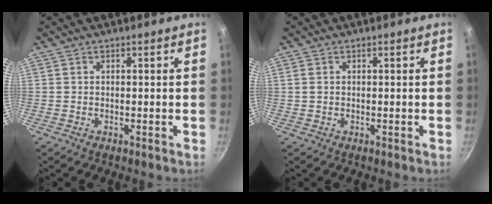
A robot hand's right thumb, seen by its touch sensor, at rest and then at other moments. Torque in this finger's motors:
{"motor_torque": [0.20, -0.11, -0.31, 0.13, 0.09]}